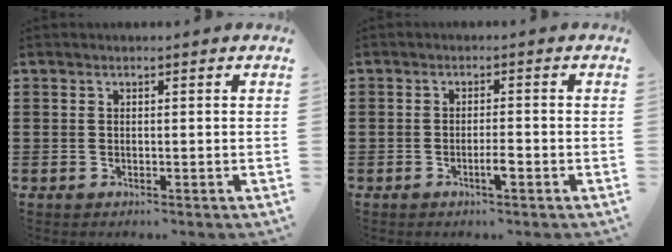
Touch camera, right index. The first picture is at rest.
{"total": 2.3, "force": [-1.2, 0.3, 2.0], "torque": [-0.035, 0.002, -0.021]}